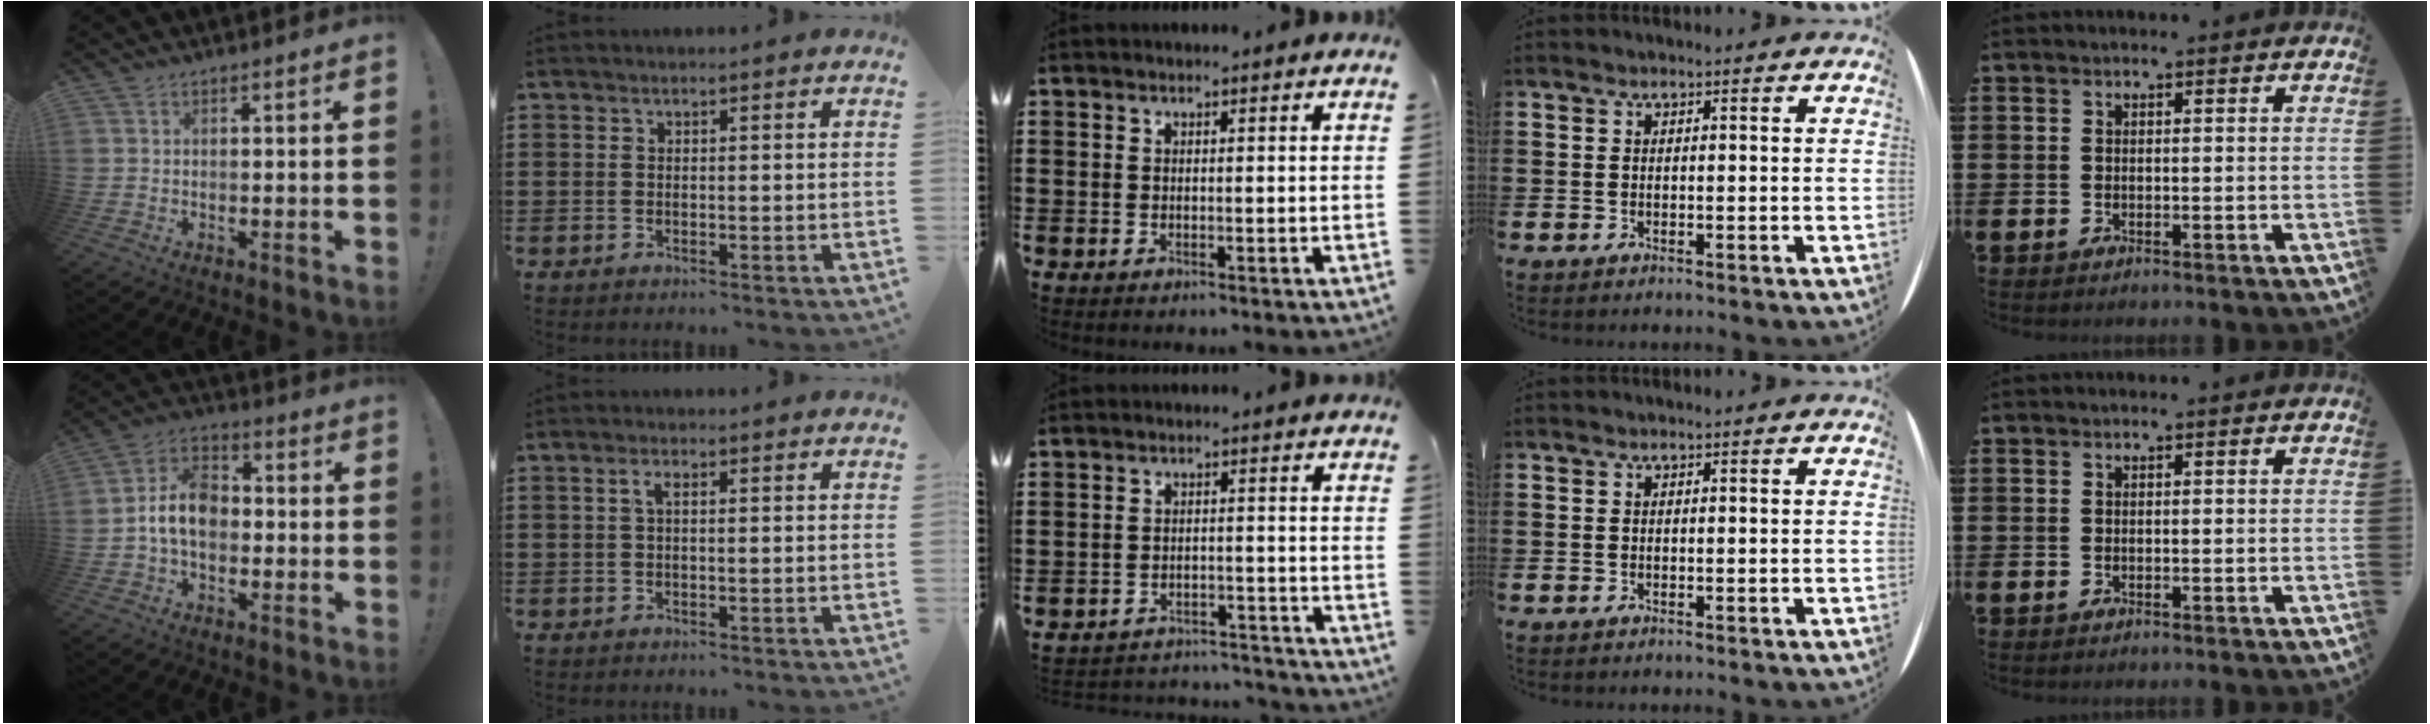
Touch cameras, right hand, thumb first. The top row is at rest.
{"thumb": {"total": 11.2, "force": [-1.5, 8.0, 7.7], "torque": [-0.133, 0.018, -0.023]}, "index": {"total": 1.5, "force": [0.2, 0.5, 1.4], "torque": [-0.029, 0.005, 0.002]}, "middle": {"total": 3.5, "force": [-3.5, 0.3, -0.1], "torque": [-0.004, 0.002, -0.075]}}